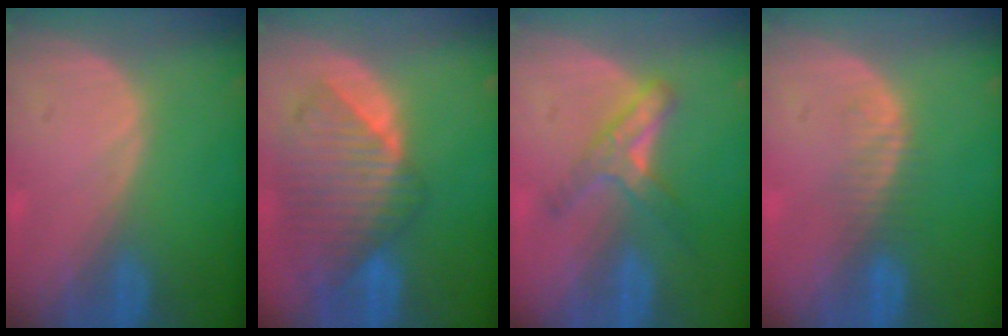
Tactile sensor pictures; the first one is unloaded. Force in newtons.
{"total": 9.9, "press": 8.6, "slide": 5.0}
{"total": 5.1, "press": 5.0, "slide": 0.9}
{"total": 2.3, "press": 2.3, "slide": 0.3}